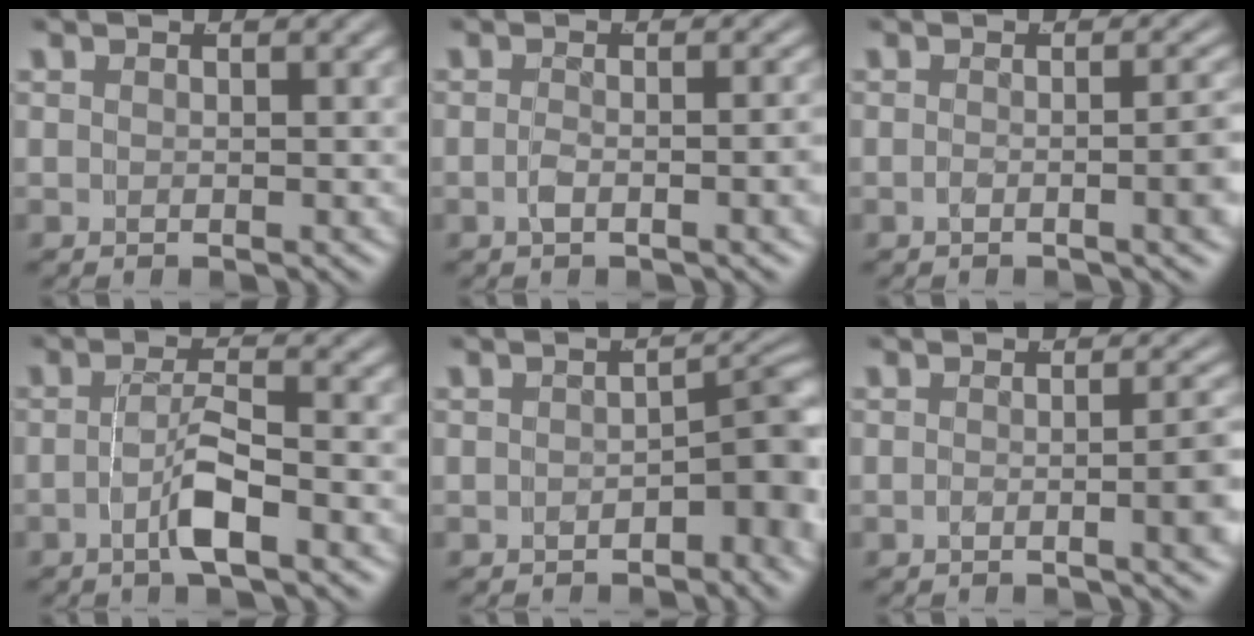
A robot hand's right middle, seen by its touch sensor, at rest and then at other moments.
{"total": 2.2, "force": [-1.3, -0.2, 1.8], "torque": [-0.031, -0.005, -0.017]}
{"total": 3.1, "force": [-1.1, 0.2, 2.9], "torque": [-0.035, -0.004, -0.015]}
{"total": 3.3, "force": [-1.9, 0.2, 2.7], "torque": [-0.045, 0.000, -0.030]}
{"total": 4.6, "force": [-2.0, 2.0, 3.6], "torque": [-0.024, 0.003, -0.029]}
{"total": 3.5, "force": [-1.1, 0.4, 3.3], "torque": [-0.040, -0.004, -0.015]}